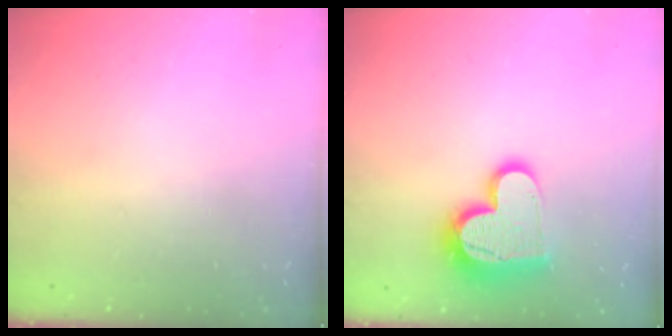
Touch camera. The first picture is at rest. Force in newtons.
{"total": 15.2, "press": 15.1, "slide": 1.4}